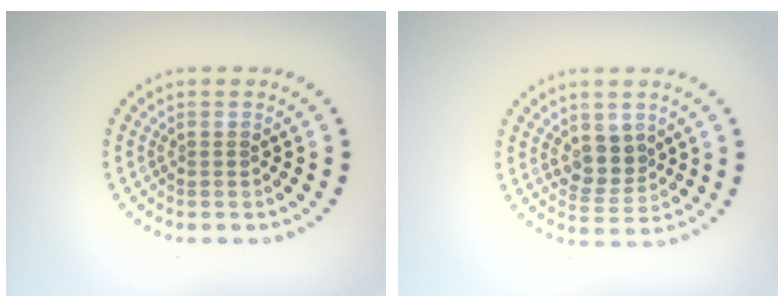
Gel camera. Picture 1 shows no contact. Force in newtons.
{"total": 2.9, "press": 2.5, "slide": 1.4}